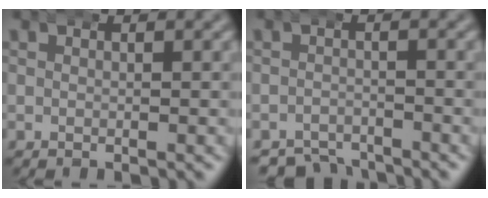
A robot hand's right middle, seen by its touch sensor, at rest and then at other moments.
{"total": 4.7, "force": [-4.4, 1.6, 0.5], "torque": [0.001, -0.020, -0.070]}